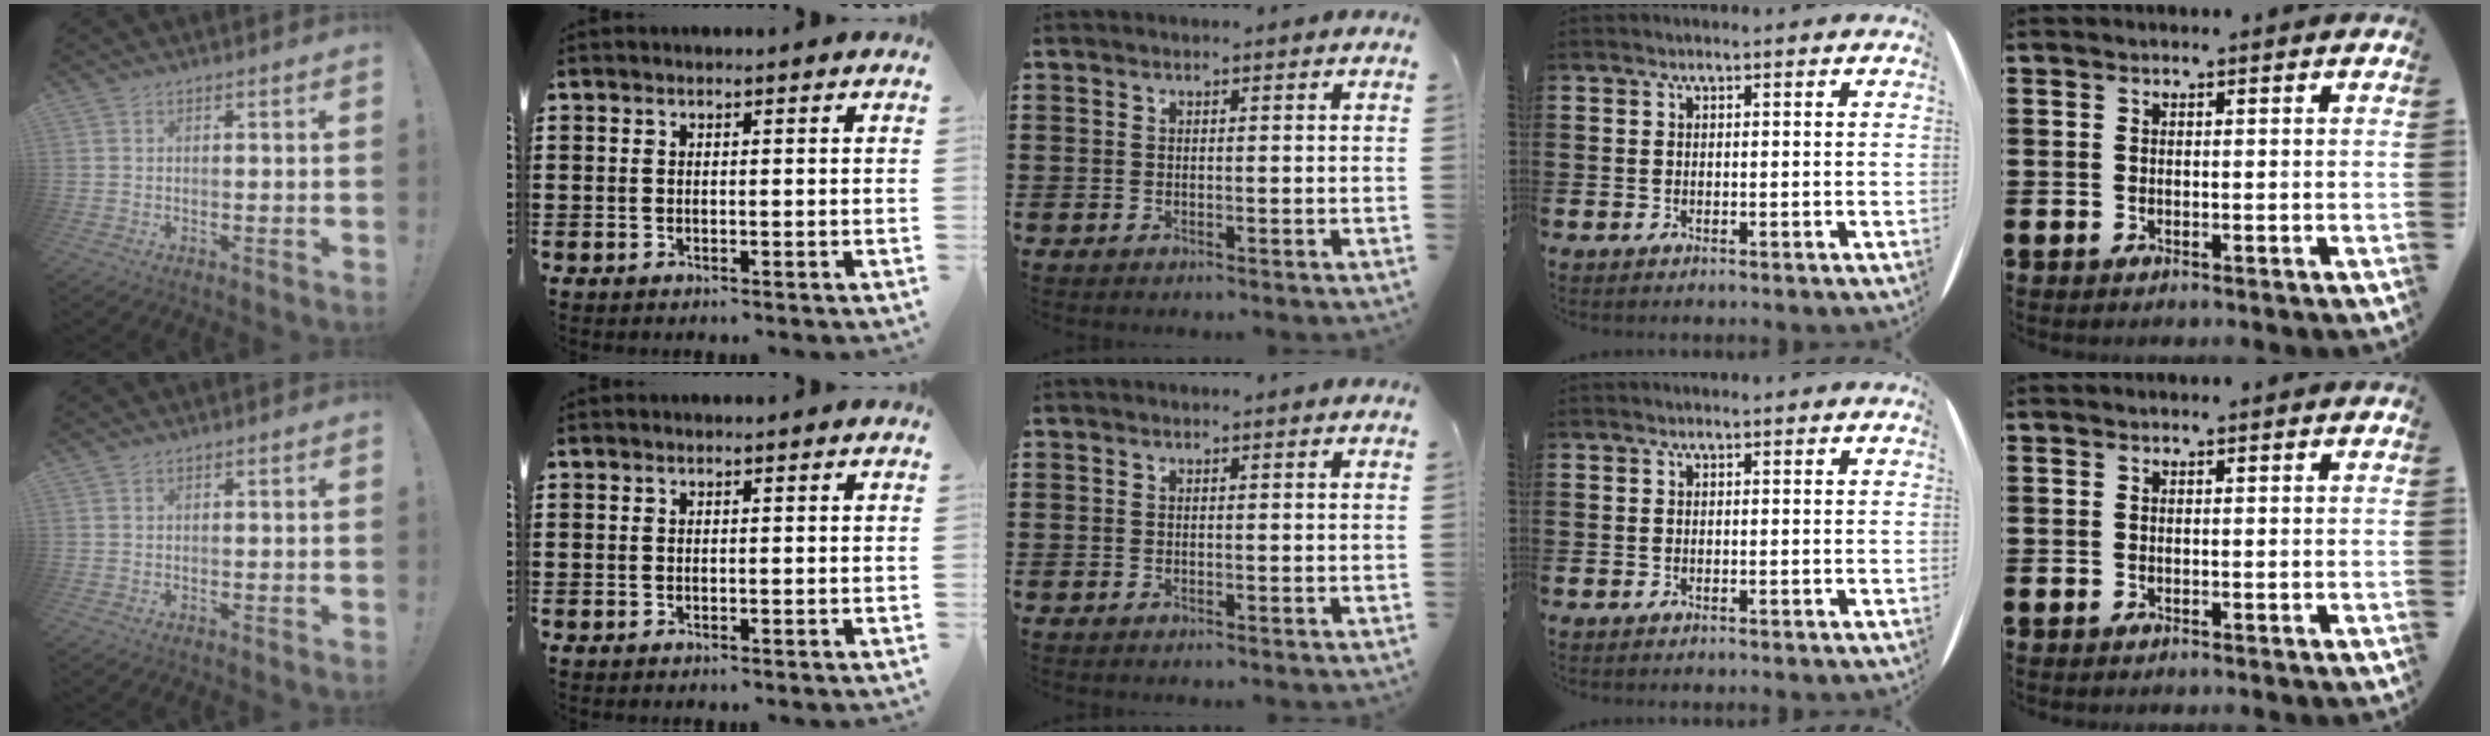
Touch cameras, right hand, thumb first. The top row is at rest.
{}